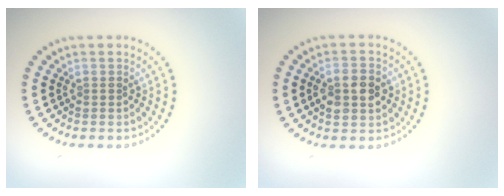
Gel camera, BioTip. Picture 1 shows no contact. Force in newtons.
{"total": 3.8, "press": 3.8, "slide": 0.2}